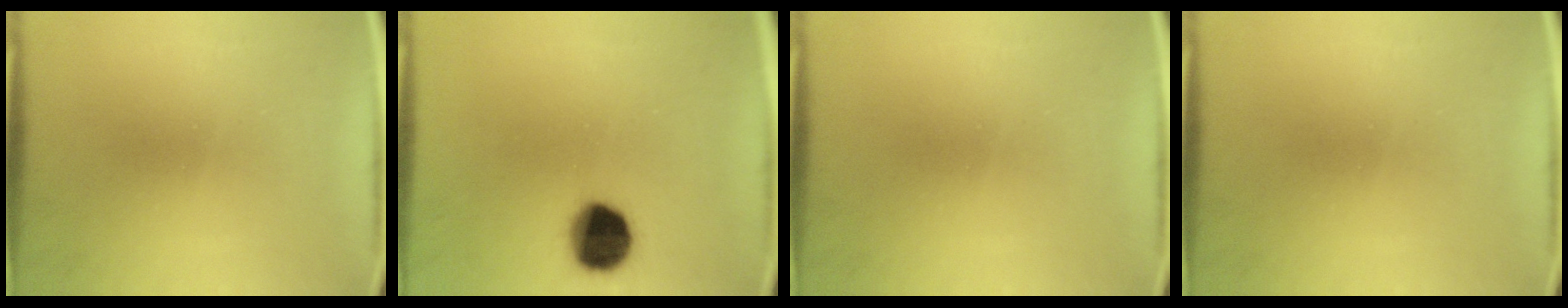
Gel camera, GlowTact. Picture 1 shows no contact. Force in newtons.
{"total": 11.6}
{"total": 0.0}
{"total": 0.0}